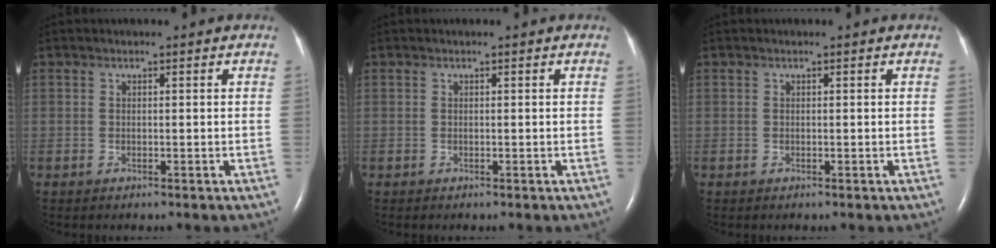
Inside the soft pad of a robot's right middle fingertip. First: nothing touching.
{"total": 0.0}
{"total": 0.0}